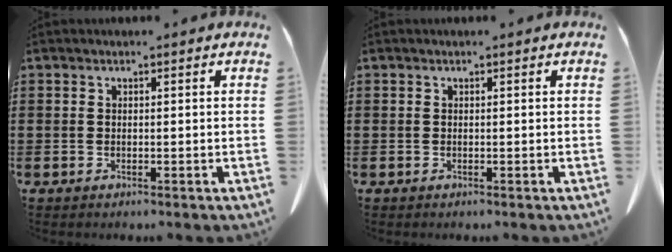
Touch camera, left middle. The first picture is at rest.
{"total": 0.0}